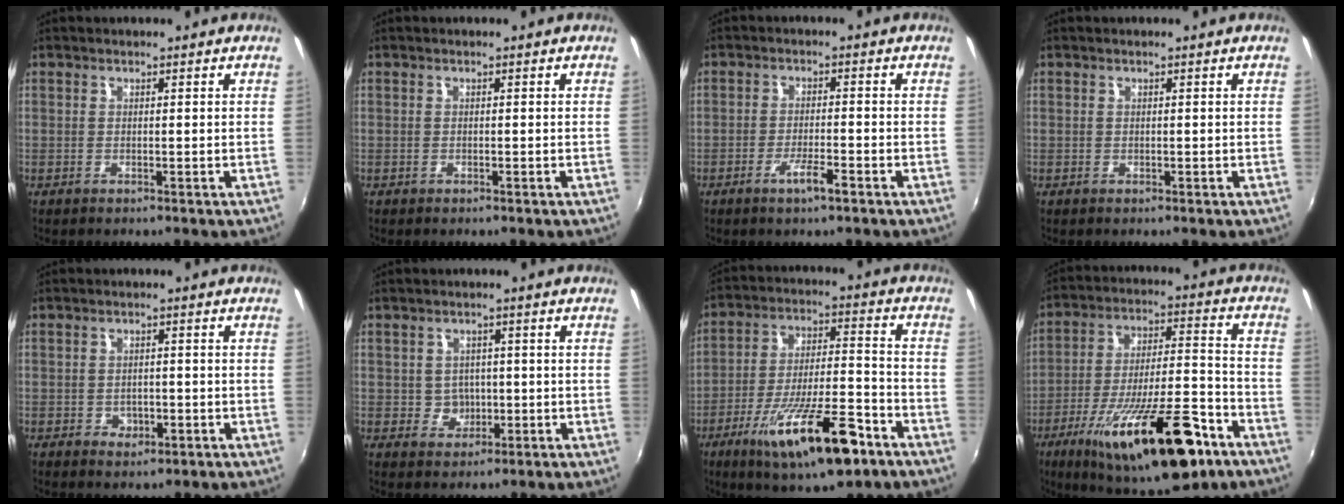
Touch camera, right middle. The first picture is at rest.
{"total": 0.0}
{"total": 5.7, "force": [-3.5, 0.6, 4.5], "torque": [-0.090, -0.008, -0.060]}
{"total": 0.0}
{"total": 3.5, "force": [-1.3, 2.7, 1.8], "torque": [-0.036, 0.000, -0.013]}
{"total": 3.6, "force": [-0.4, 3.5, 0.7], "torque": [-0.014, 0.008, 0.001]}
{"total": 18.6, "force": [-10.7, 4.7, 14.5], "torque": [-0.260, -0.029, -0.172]}
{"total": 25.7, "force": [-14.5, 7.2, 19.9], "torque": [-0.342, -0.042, -0.223]}